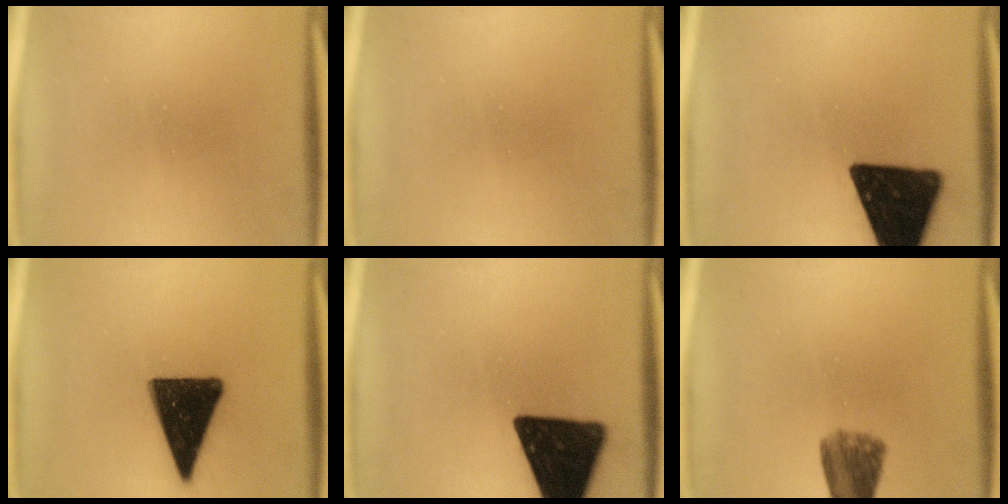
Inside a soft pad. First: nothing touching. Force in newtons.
{"total": 0.0}
{"total": 18.5}
{"total": 15.8}
{"total": 18.5}
{"total": 6.2}